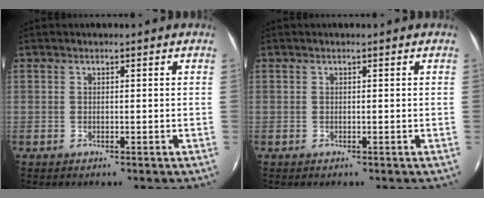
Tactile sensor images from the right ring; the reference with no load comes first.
{"total": 0.0}